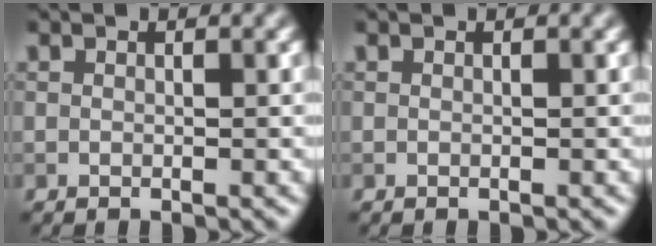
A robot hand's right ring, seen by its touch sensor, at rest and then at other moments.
{"total": 0.0}